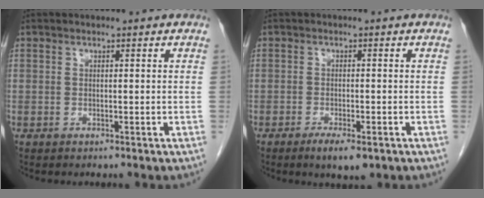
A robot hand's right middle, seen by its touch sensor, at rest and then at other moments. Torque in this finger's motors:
{"motor_torque": [0.39, -0.25, 0.08, 0.02]}